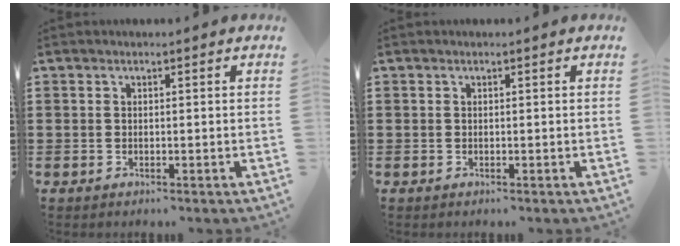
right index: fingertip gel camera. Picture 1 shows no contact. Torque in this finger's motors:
{"motor_torque": [-0.32, 0.67, 0.00, 0.00]}